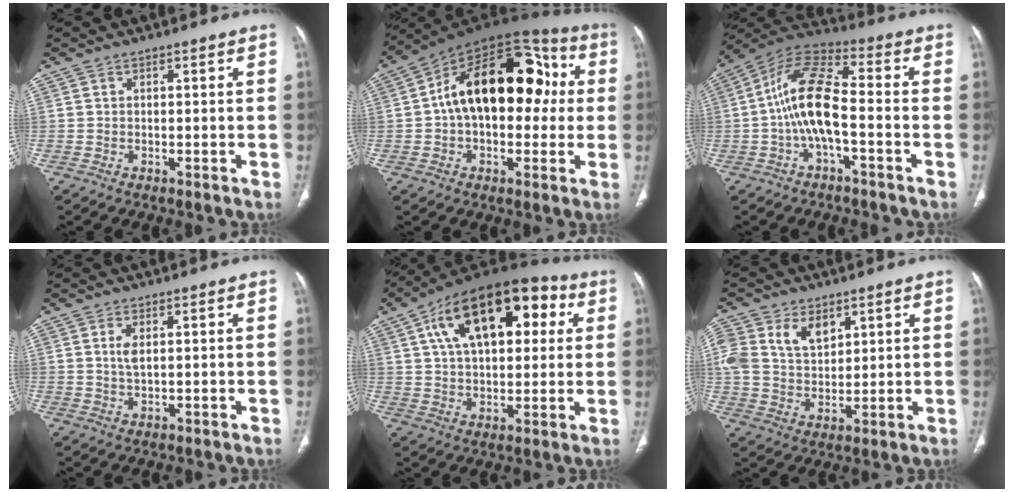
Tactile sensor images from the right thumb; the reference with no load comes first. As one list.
[{"total": 23.4, "force": [2.3, 13.9, 18.7], "torque": [-0.253, 0.050, 0.024]}, {"total": 12.3, "force": [-2.2, 4.5, 11.3], "torque": [-0.226, 0.044, -0.049]}, {"total": 2.4, "force": [0.7, 0.9, 2.1], "torque": [-0.045, -0.005, 0.018]}, {"total": 23.4, "force": [7.5, 12.4, 18.3], "torque": [-0.265, 0.018, 0.111]}, {"total": 12.4, "force": [5.3, 8.6, 7.1], "torque": [-0.139, -0.010, 0.109]}]